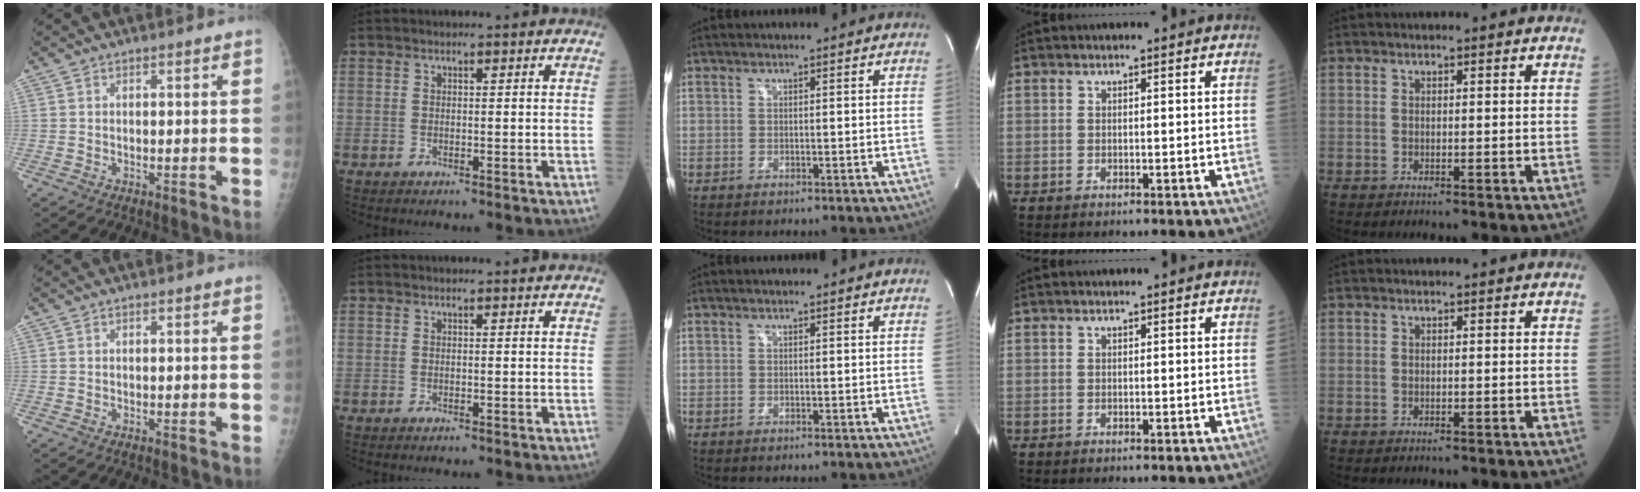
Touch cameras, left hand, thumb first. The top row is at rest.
{}